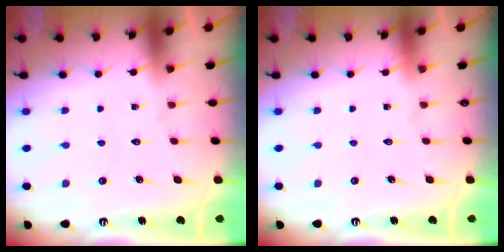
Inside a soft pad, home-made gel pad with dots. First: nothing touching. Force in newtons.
{"total": 0.0}